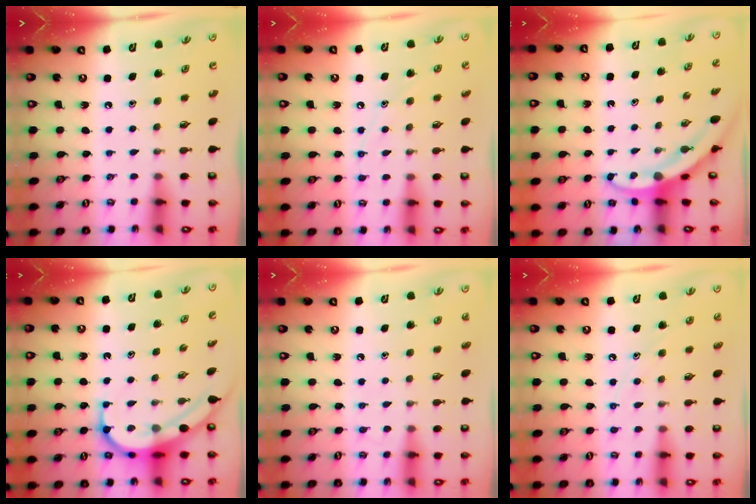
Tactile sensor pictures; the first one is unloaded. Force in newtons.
{"total": 6.0, "press": 5.9, "slide": 0.6}
{"total": 3.6, "press": 3.5, "slide": 0.4}
{"total": 8.1, "press": 8.0, "slide": 0.6}
{"total": 4.3, "press": 4.3, "slide": 0.4}
{"total": 7.0, "press": 7.0, "slide": 0.6}